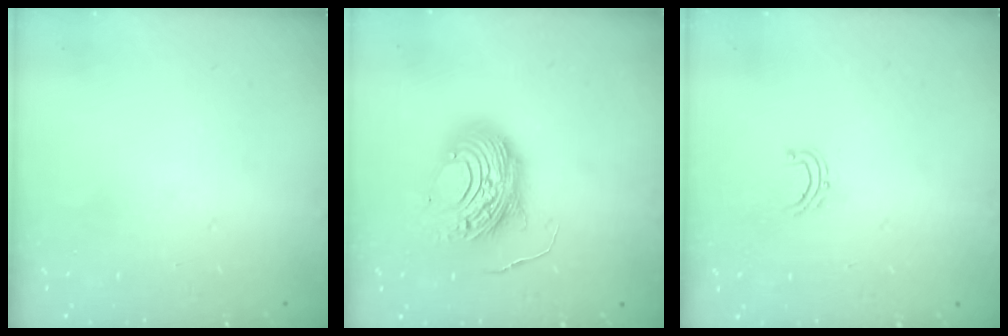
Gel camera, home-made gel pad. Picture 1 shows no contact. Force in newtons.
{"total": 12.3, "press": 12.2, "slide": 0.9}
{"total": 3.9, "press": 3.9, "slide": 0.3}